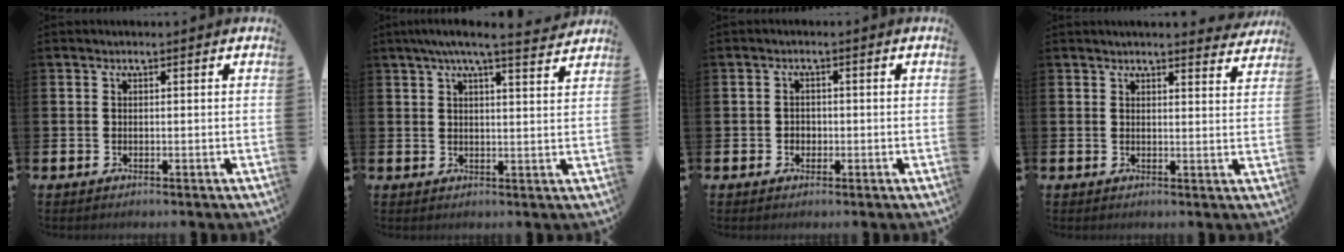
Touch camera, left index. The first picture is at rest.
{"total": 5.8, "force": [5.1, 0.0, 2.7], "torque": [-0.057, -0.020, 0.088]}
{"total": 1.5, "force": [-0.3, 1.4, 0.6], "torque": [-0.003, 0.005, -0.010]}
{"total": 3.3, "force": [3.3, -0.1, 0.3], "torque": [-0.002, -0.018, 0.057]}